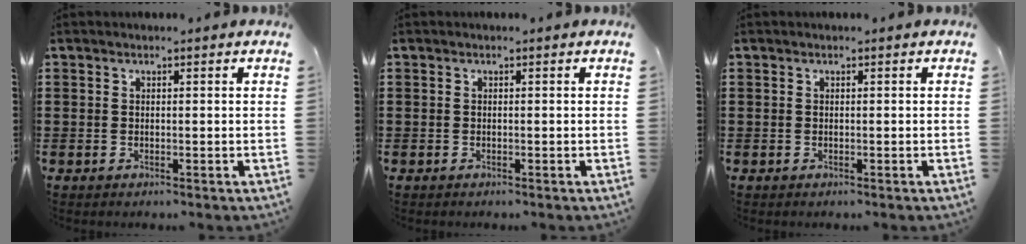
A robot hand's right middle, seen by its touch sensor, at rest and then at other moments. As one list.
[{"total": 0.0}, {"total": 0.0}]